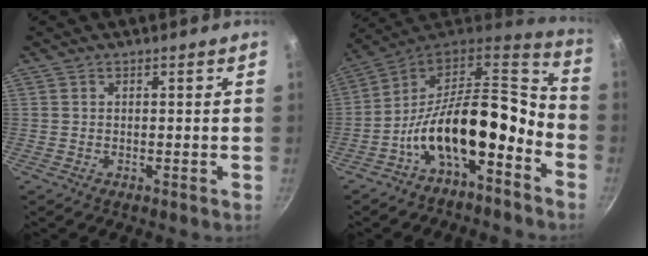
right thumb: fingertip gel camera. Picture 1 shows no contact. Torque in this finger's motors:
{"motor_torque": [2.62, 2.39, 1.59, -1.18, 0.21]}